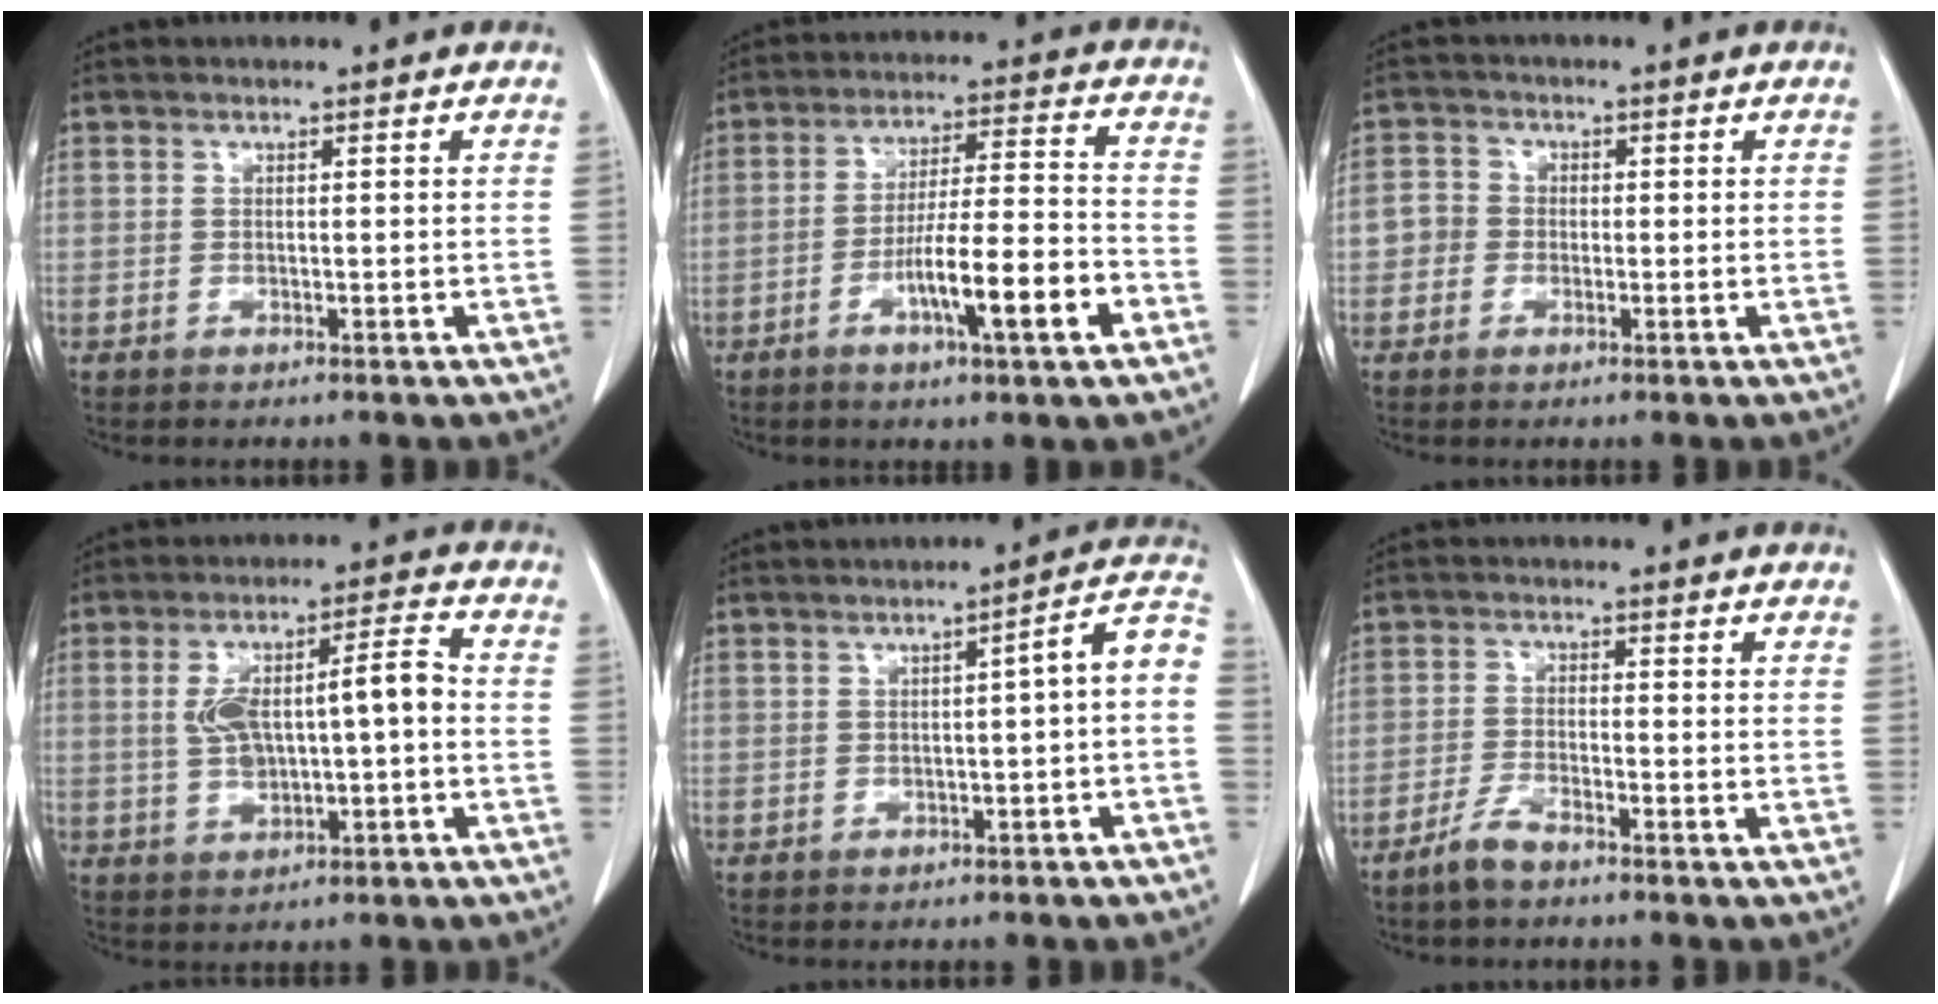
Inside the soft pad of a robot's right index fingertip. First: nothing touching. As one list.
[{"total": 12.0, "force": [-5.1, 0.6, 10.9], "torque": [-0.178, 0.002, -0.083]}, {"total": 3.0, "force": [-0.6, 2.9, 0.8], "torque": [-0.009, 0.015, -0.017]}, {"total": 9.2, "force": [0.0, 2.5, 8.9], "torque": [-0.165, 0.027, 0.005]}, {"total": 5.6, "force": [-1.4, 0.6, 5.4], "torque": [-0.061, 0.022, -0.020]}, {"total": 3.5, "force": [-3.0, 0.5, 1.8], "torque": [-0.044, -0.005, -0.060]}]